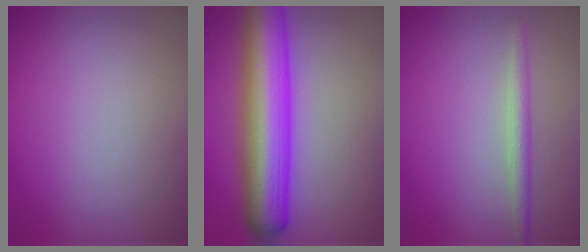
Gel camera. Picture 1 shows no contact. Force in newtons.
{"total": 10.5, "press": 10.5, "slide": 0.2}
{"total": 1.8, "press": 1.8, "slide": 0.1}